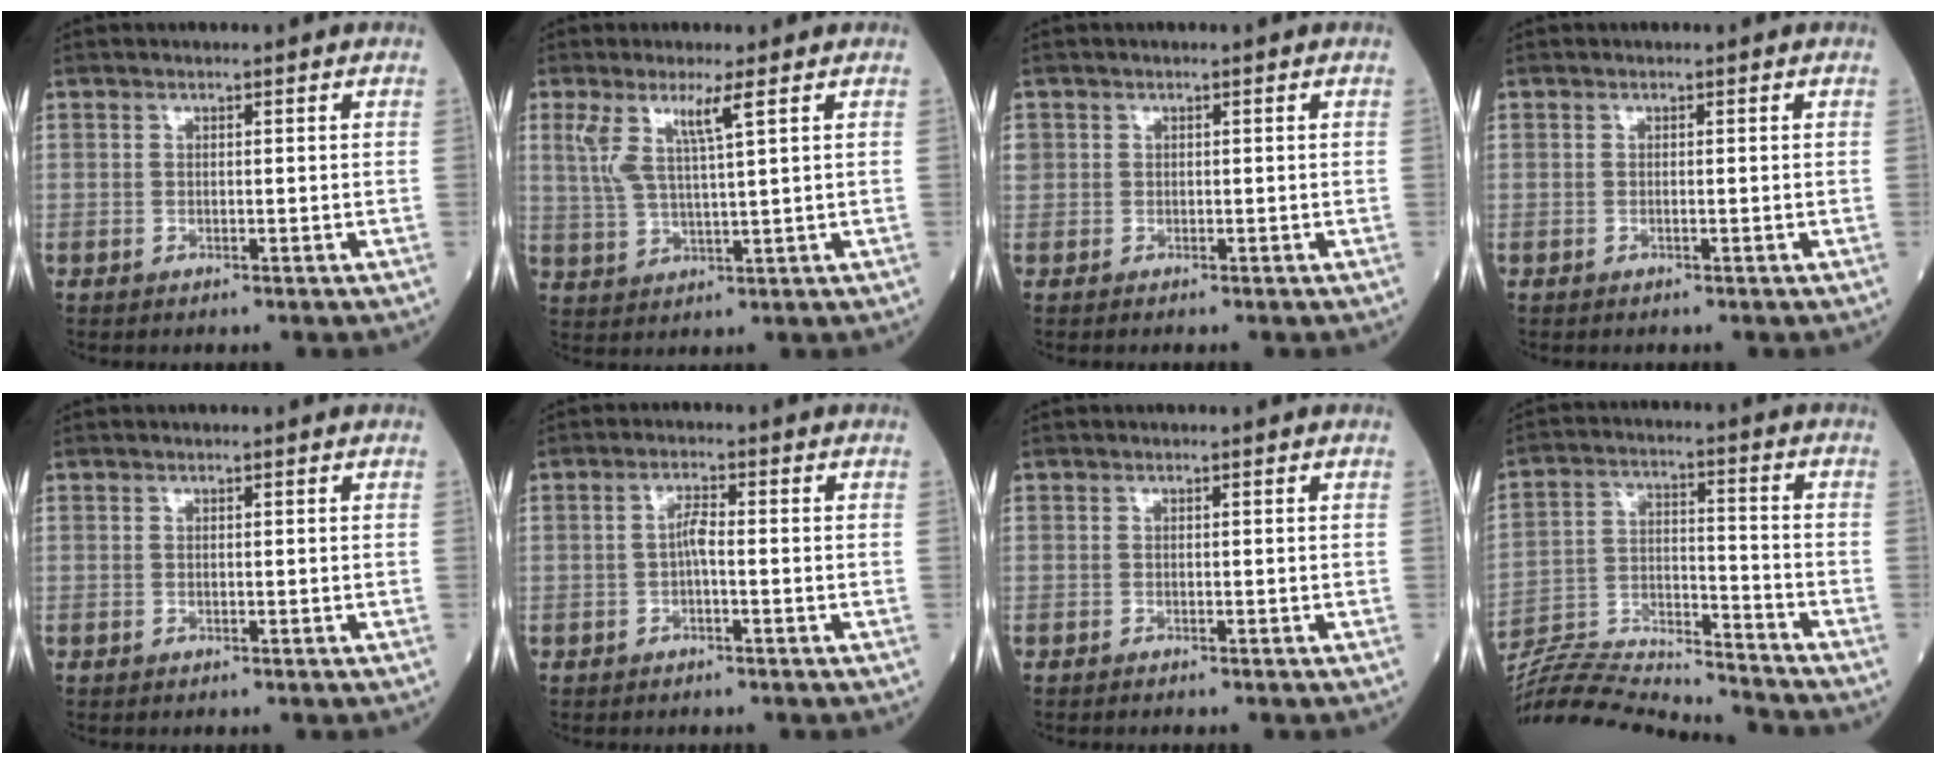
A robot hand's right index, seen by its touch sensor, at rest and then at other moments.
{"total": 6.0, "force": [2.9, 0.1, 5.3], "torque": [-0.114, 0.005, 0.061]}
{"total": 1.0, "force": [-0.1, 1.0, 0.1], "torque": [-0.003, 0.008, -0.004]}
{"total": 0.0}
{"total": 0.0}
{"total": 2.3, "force": [-0.5, 0.5, 2.2], "torque": [-0.039, 0.004, -0.011]}
{"total": 0.7, "force": [-0.7, 0.0, 0.2], "torque": [-0.003, -0.001, -0.011]}
{"total": 19.6, "force": [-19.0, 0.4, 4.9], "torque": [-0.110, 0.003, -0.313]}